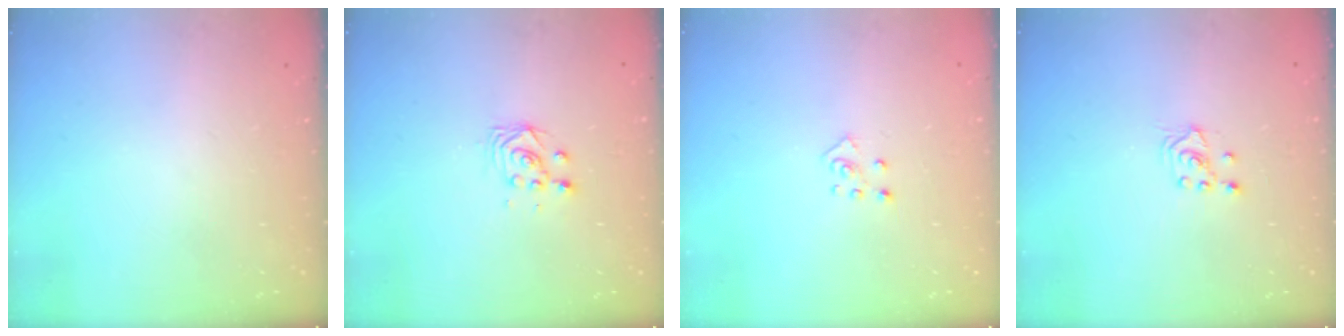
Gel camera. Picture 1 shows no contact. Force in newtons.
{"total": 3.1, "press": 2.7, "slide": 1.5}
{"total": 3.3, "press": 3.3, "slide": 0.3}
{"total": 2.7, "press": 2.5, "slide": 0.9}